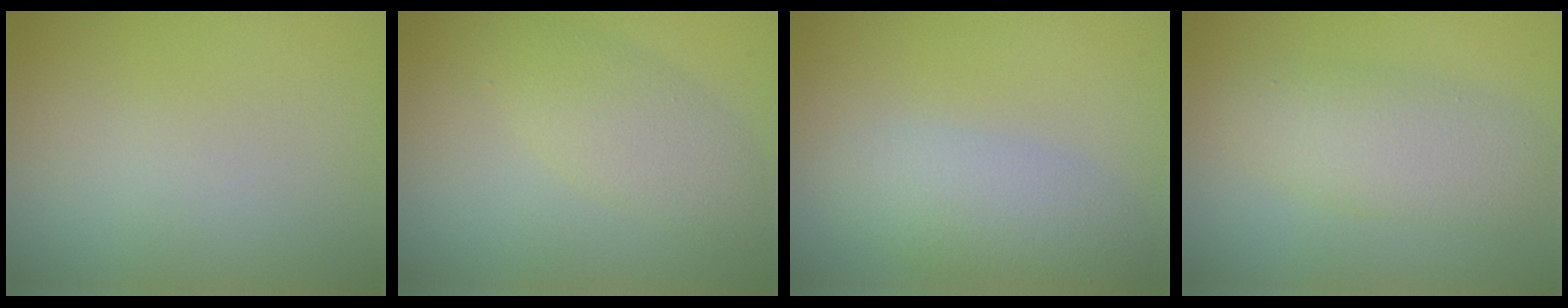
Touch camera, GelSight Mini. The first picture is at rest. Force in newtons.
{"total": 3.4, "press": 3.4, "slide": 0.1}
{"total": 3.6, "press": 3.6, "slide": 0.1}
{"total": 4.2, "press": 4.2, "slide": 0.1}